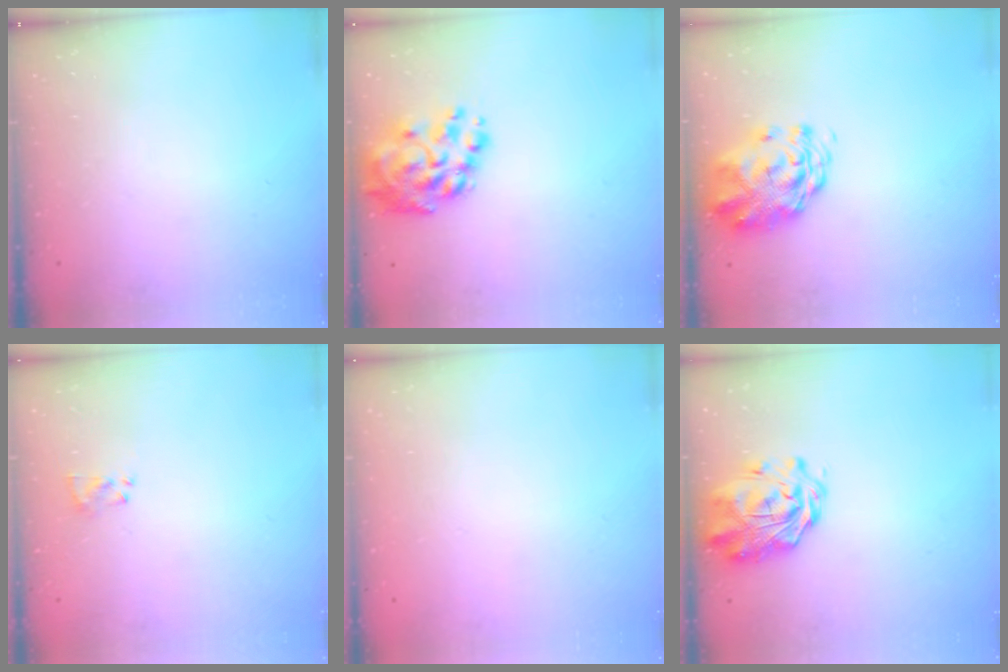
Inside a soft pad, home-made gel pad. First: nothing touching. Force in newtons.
{"total": 11.5, "press": 10.8, "slide": 3.7}
{"total": 2.8, "press": 2.6, "slide": 1.1}
{"total": 2.2, "press": 2.0, "slide": 1.0}
{"total": 1.7, "press": 1.7, "slide": 0.2}
{"total": 2.9, "press": 2.6, "slide": 1.4}